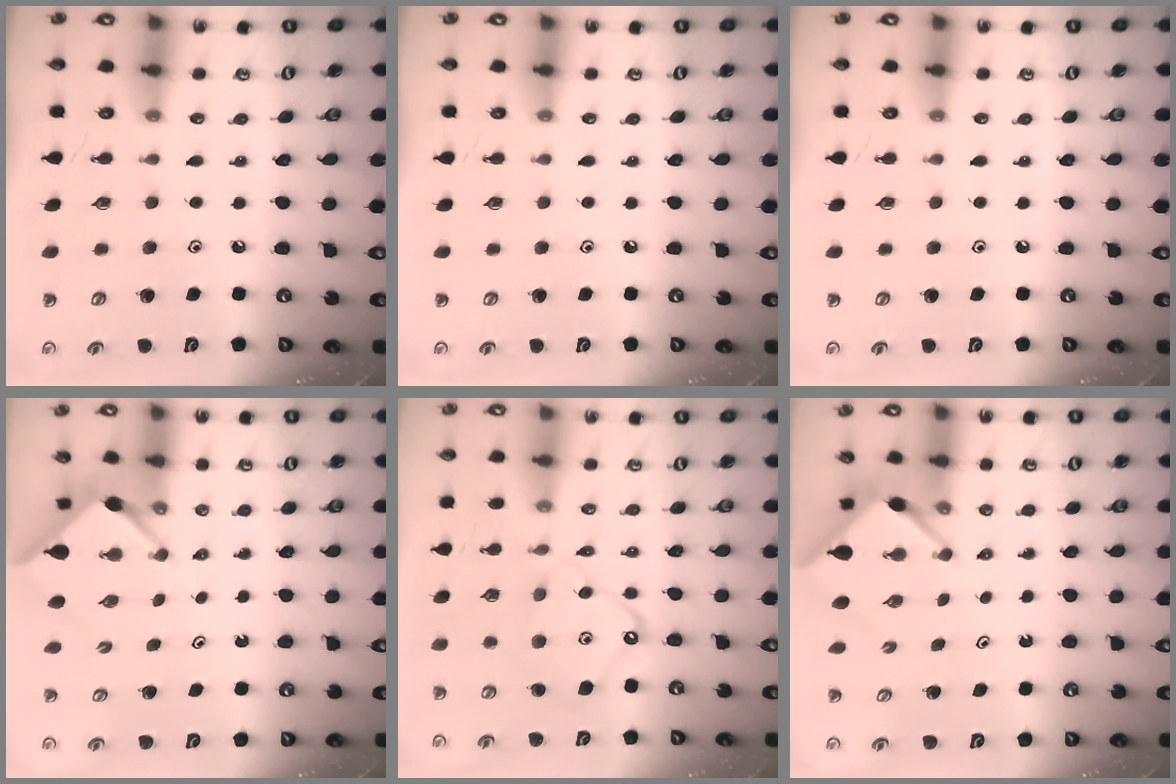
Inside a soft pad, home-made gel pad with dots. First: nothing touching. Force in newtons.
{"total": 0.0}
{"total": 0.0}
{"total": 2.5, "press": 2.5, "slide": 0.2}
{"total": 11.1, "press": 11.1, "slide": 1.0}
{"total": 2.7, "press": 2.7, "slide": 0.3}